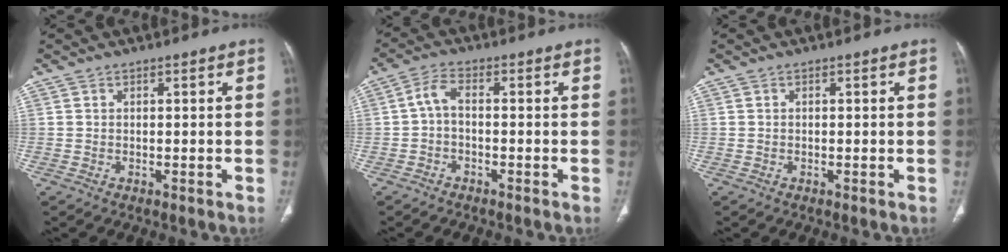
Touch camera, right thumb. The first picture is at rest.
{"total": 3.3, "force": [-0.6, 1.7, 2.7], "torque": [-0.057, 0.017, -0.021]}
{"total": 0.0}